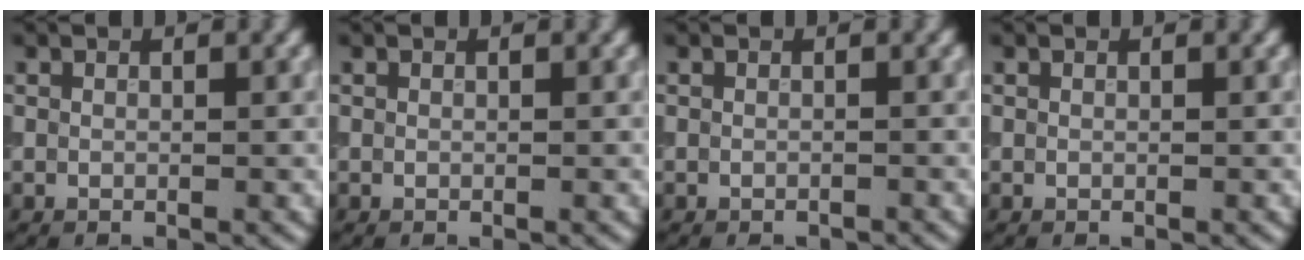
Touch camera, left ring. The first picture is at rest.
{"total": 0.0}
{"total": 0.7, "force": [-0.6, 0.2, 0.3], "torque": [-0.002, -0.002, -0.010]}
{"total": 0.0}